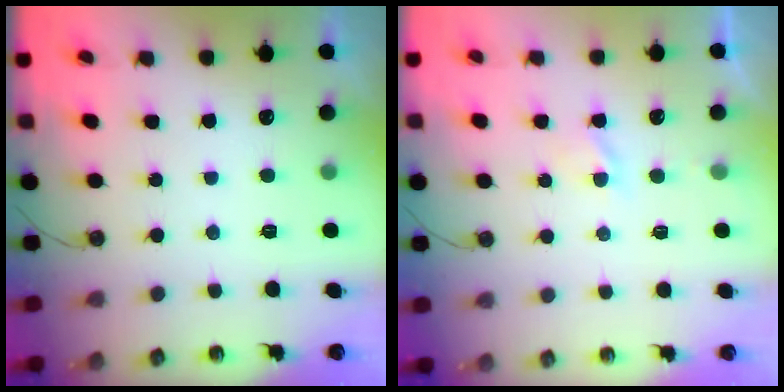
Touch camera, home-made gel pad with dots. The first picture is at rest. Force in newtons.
{"total": 1.9, "press": 1.9, "slide": 0.4}